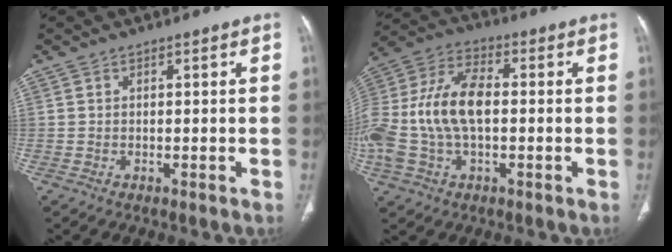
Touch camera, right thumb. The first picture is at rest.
{"total": 18.0, "force": [-0.8, 10.1, 14.9], "torque": [-0.341, 0.027, -0.017]}